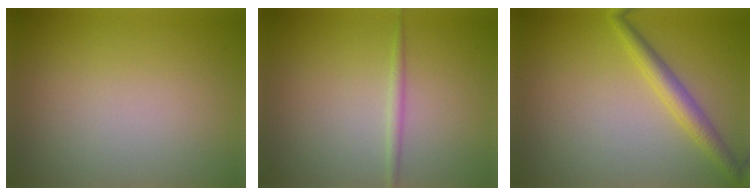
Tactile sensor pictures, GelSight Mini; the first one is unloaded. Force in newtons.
{"total": 1.1, "press": 1.1, "slide": 0.0}
{"total": 2.7, "press": 2.7, "slide": 0.1}